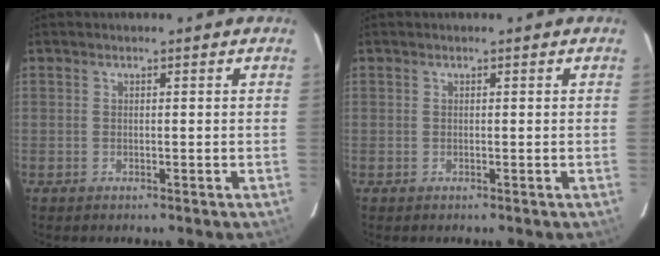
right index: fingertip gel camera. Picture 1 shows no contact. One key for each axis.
{"total": 0.0}